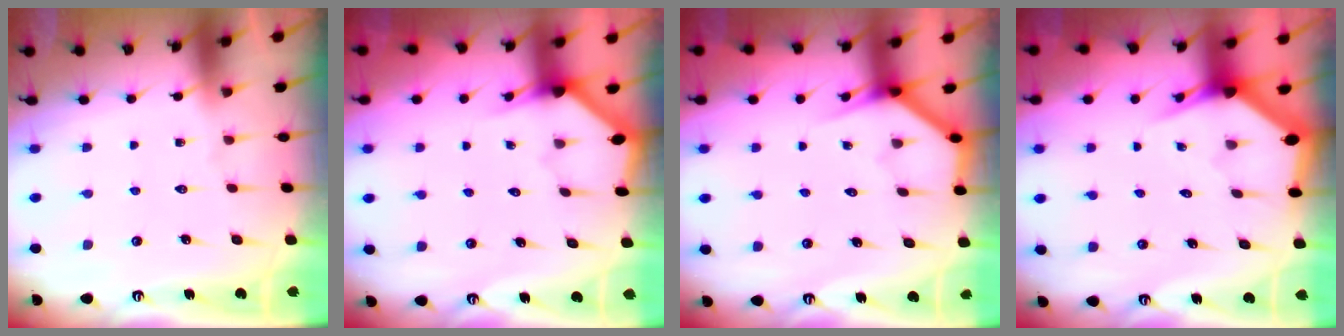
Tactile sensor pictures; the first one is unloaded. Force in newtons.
{"total": 2.9, "press": 2.9, "slide": 0.2}
{"total": 3.8, "press": 3.7, "slide": 0.3}
{"total": 2.9, "press": 2.9, "slide": 0.2}